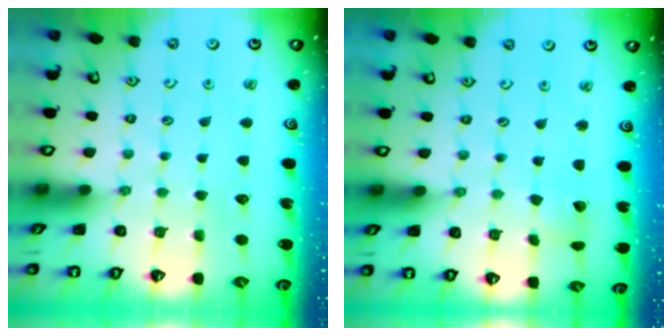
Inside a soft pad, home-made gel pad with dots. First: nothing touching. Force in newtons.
{"total": 4.6, "press": 4.5, "slide": 0.5}